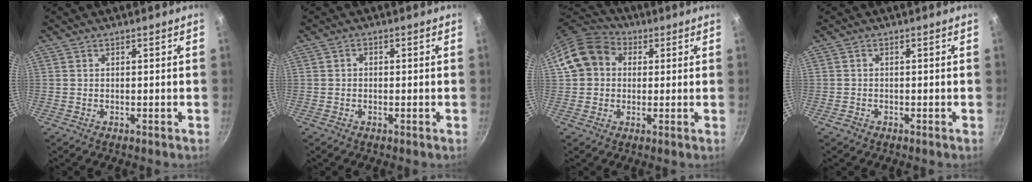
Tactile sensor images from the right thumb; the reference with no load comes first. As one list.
[{"total": 1.2, "force": [-0.1, 1.0, 0.6], "torque": [-0.009, 0.007, -0.004]}, {"total": 11.2, "force": [2.3, 9.3, 5.7], "torque": [-0.078, 0.024, 0.023]}, {"total": 1.1, "force": [-0.7, 0.7, 0.3], "torque": [-0.009, 0.007, -0.012]}]